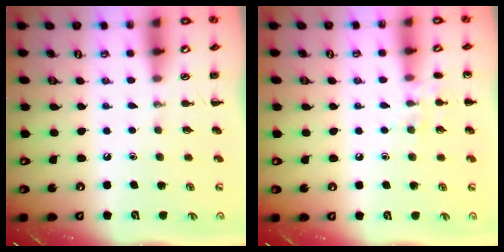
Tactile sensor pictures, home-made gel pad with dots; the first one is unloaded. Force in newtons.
{"total": 7.7, "press": 7.5, "slide": 1.6}